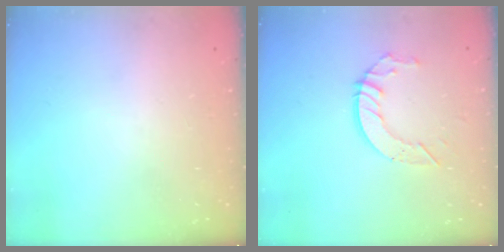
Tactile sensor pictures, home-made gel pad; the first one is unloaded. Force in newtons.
{"total": 6.7, "press": 6.7, "slide": 0.3}